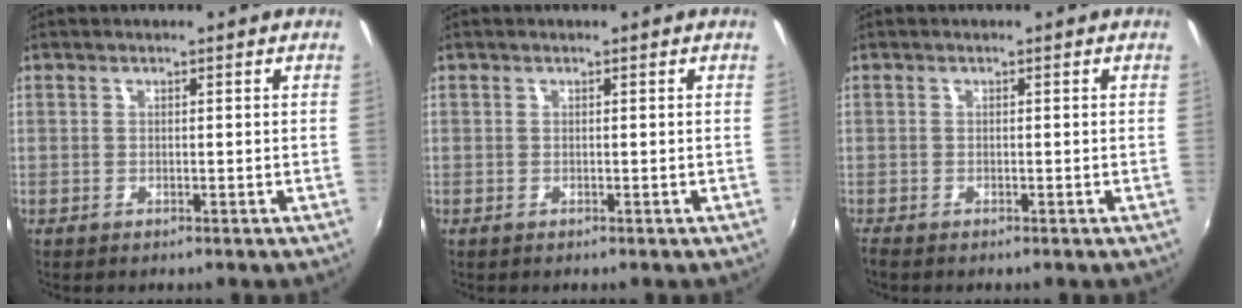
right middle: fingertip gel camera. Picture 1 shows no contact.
{"total": 0.0}
{"total": 0.8, "force": [-0.7, 0.1, 0.3], "torque": [-0.009, -0.004, -0.015]}